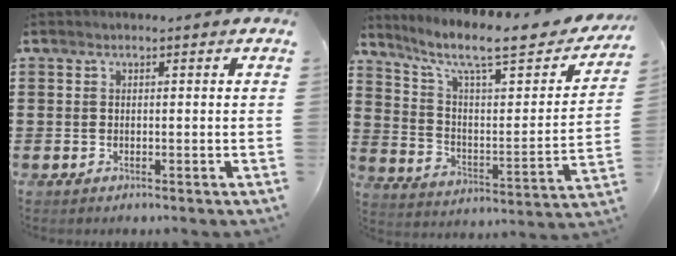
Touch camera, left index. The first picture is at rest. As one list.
[{"total": 10.3, "force": [7.9, 2.0, 6.4], "torque": [-0.130, -0.053, 0.125]}]